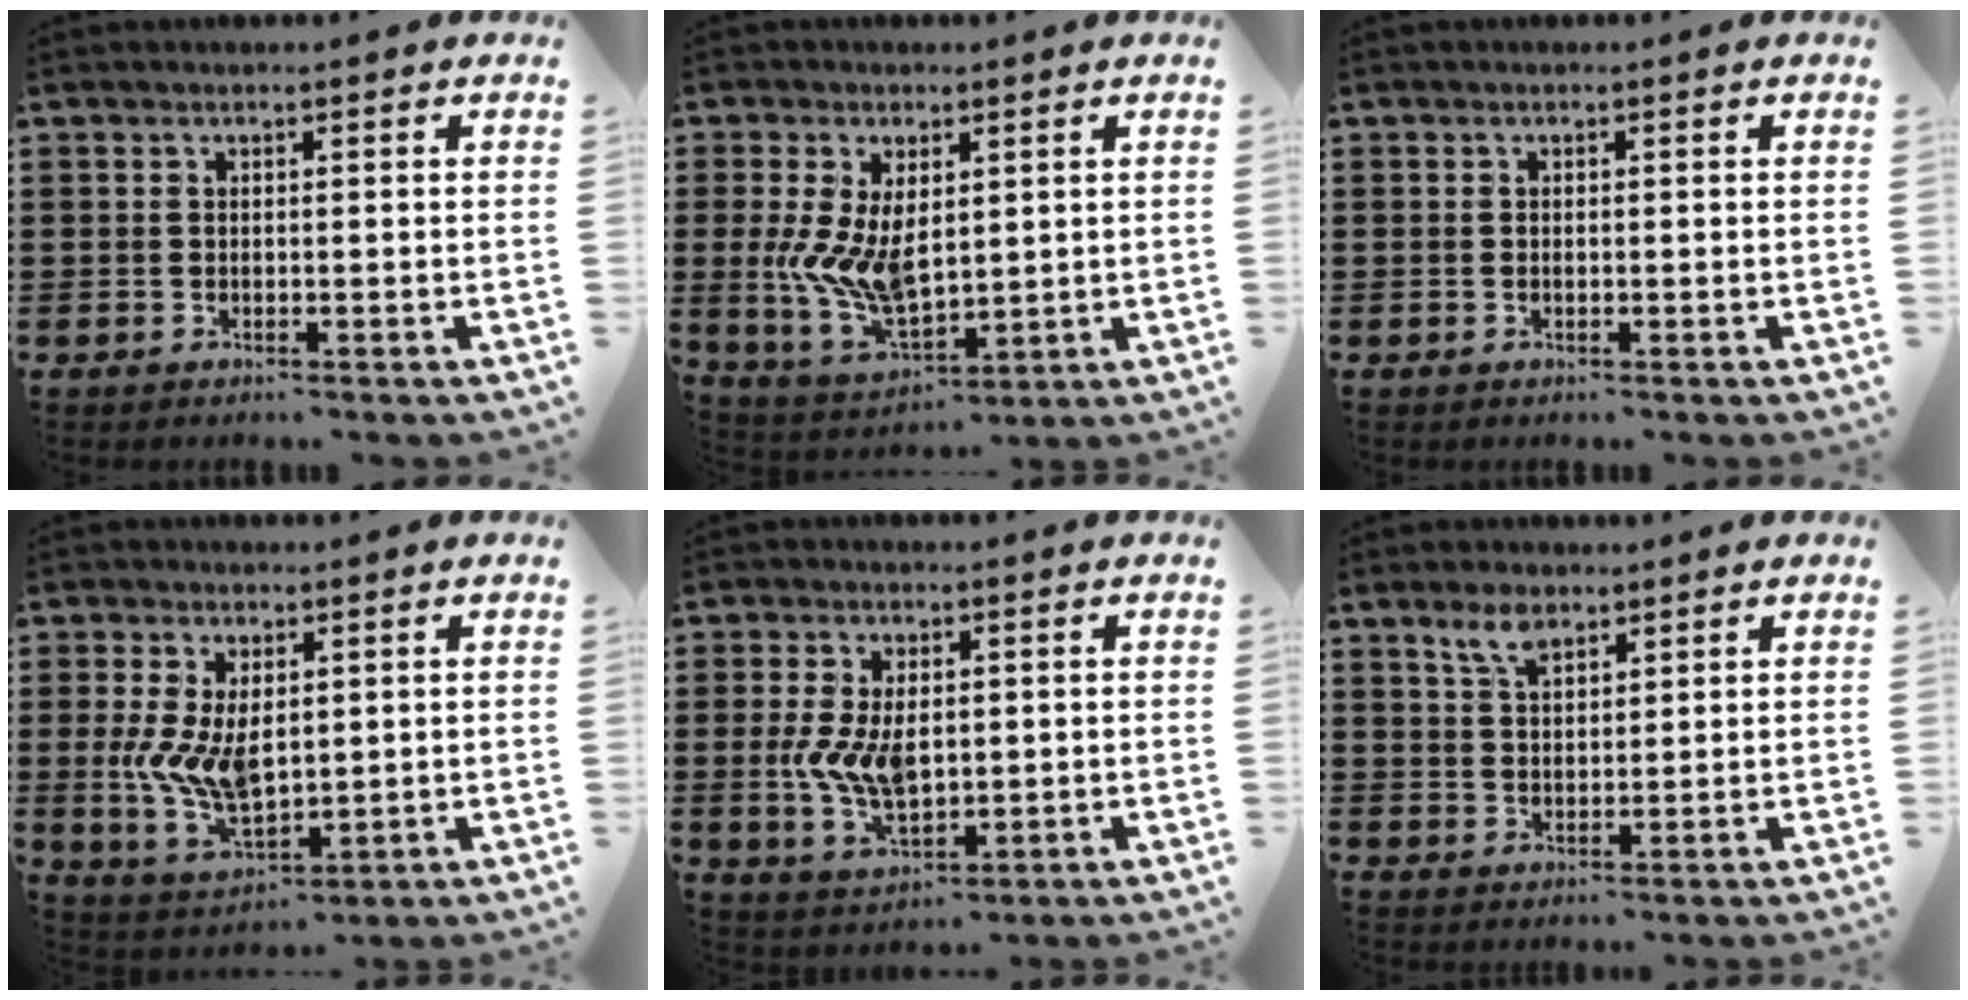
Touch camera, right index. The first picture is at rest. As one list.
[{"total": 9.0, "force": [0.8, 5.1, 7.4], "torque": [-0.174, -0.003, 0.016]}, {"total": 0.0}, {"total": 8.6, "force": [0.5, 5.0, 7.0], "torque": [-0.158, 0.002, 0.011]}, {"total": 8.0, "force": [0.1, 4.5, 6.5], "torque": [-0.150, 0.003, -0.001]}, {"total": 4.1, "force": [2.9, 1.8, 2.3], "torque": [-0.054, 0.005, 0.053]}]